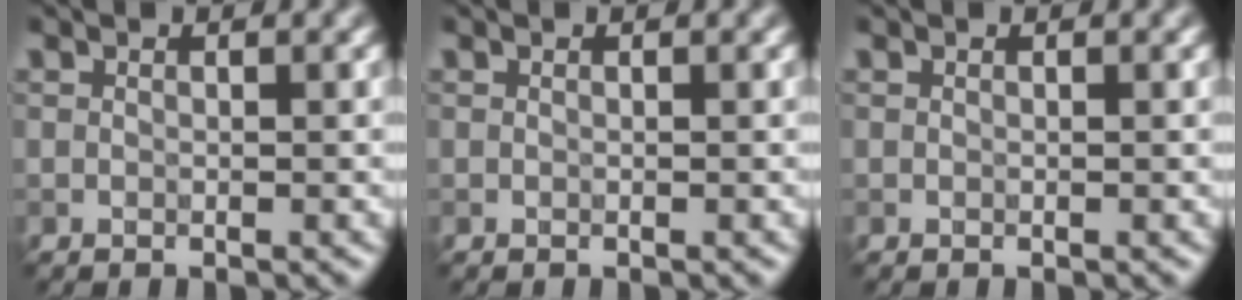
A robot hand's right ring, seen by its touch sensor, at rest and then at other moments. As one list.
[{"total": 0.0}, {"total": 0.0}]